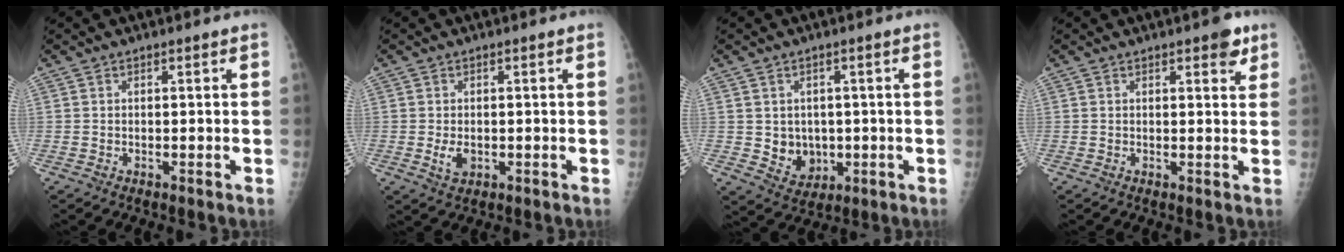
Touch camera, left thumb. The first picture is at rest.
{"total": 2.9, "force": [-0.4, 1.9, 2.2], "torque": [-0.038, -0.004, -0.002]}
{"total": 6.1, "force": [-0.2, 5.2, 3.2], "torque": [-0.022, -0.004, 0.014]}
{"total": 3.6, "force": [2.1, 1.5, 2.4], "torque": [-0.014, -0.007, 0.022]}